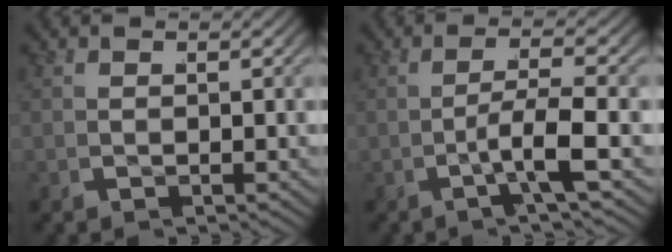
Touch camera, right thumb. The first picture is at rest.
{"total": 3.2, "force": [-1.2, 0.2, 3.0], "torque": [-0.064, 0.005, -0.024]}